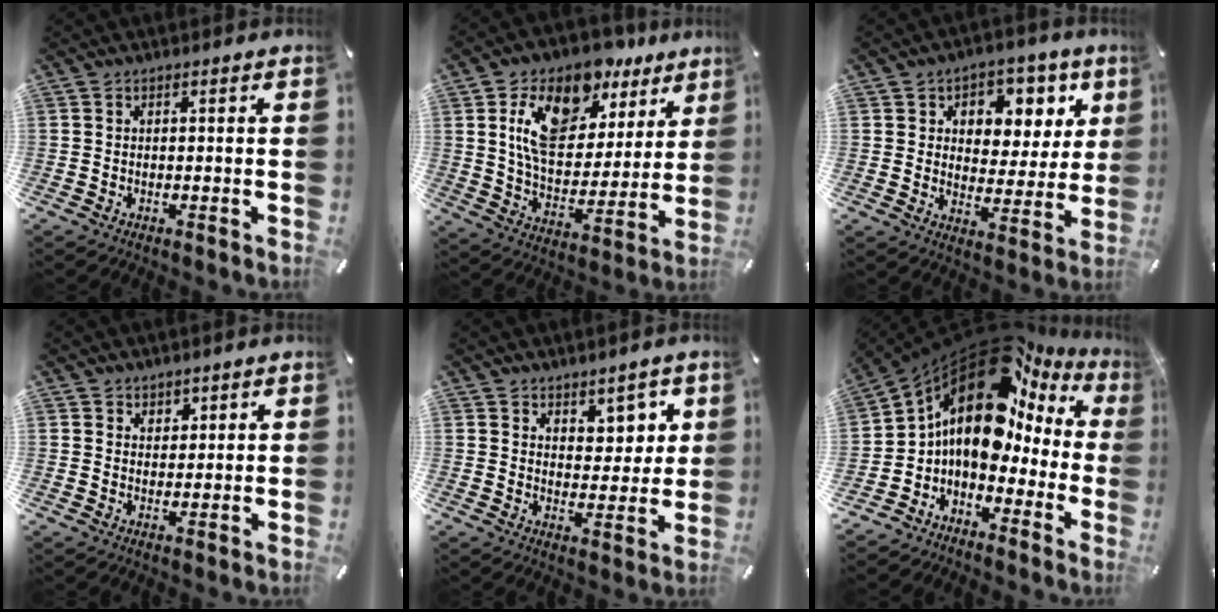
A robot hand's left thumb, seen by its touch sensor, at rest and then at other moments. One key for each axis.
{"total": 16.6, "fx": 8.9, "fy": 10.3, "fz": 9.5, "tx": -0.184, "ty": -0.033, "tz": 0.160}
{"total": 8.8, "fx": 3.8, "fy": 7.4, "fz": 3.0, "tx": -0.035, "ty": -0.029, "tz": 0.066}
{"total": 3.1, "fx": 2.0, "fy": 2.4, "fz": -0.2, "tx": 0.013, "ty": -0.007, "tz": 0.033}
{"total": 6.3, "fx": 4.5, "fy": 4.4, "fz": 0.7, "tx": 0.000, "ty": -0.035, "tz": 0.079}
{"total": 16.8, "fx": 7.3, "fy": 10.7, "fz": 10.8, "tx": -0.200, "ty": -0.050, "tz": 0.120}